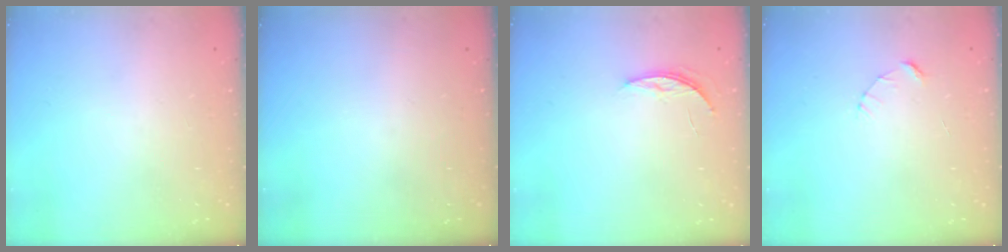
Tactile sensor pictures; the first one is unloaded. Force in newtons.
{"total": 0.0}
{"total": 3.9, "press": 3.9, "slide": 0.4}
{"total": 2.4, "press": 2.4, "slide": 0.2}